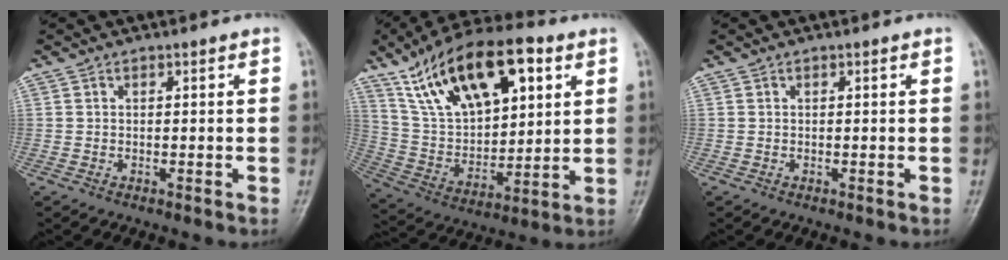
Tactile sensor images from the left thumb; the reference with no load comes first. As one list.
[{"total": 23.1, "force": [11.0, 11.2, 16.9], "torque": [-0.258, -0.023, 0.199]}, {"total": 0.0}]